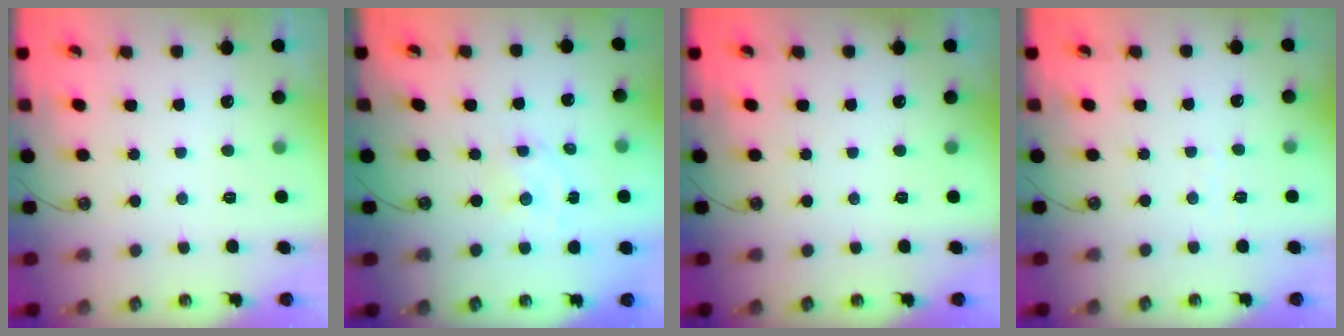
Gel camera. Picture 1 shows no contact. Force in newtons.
{"total": 1.6, "press": 1.6, "slide": 0.2}
{"total": 0.0}
{"total": 2.3, "press": 2.2, "slide": 0.4}